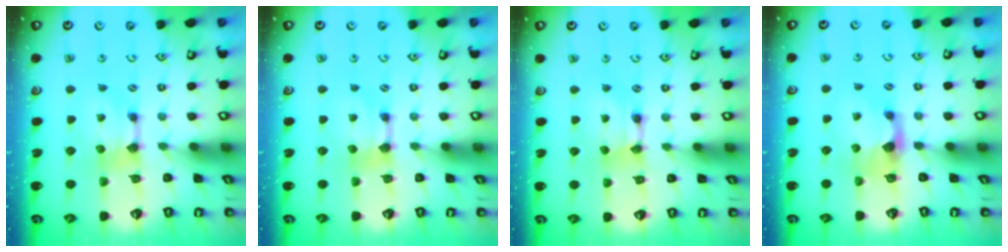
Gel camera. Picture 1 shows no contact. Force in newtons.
{"total": 0.0}
{"total": 1.8, "press": 1.7, "slide": 0.1}
{"total": 1.5, "press": 1.2, "slide": 0.9}